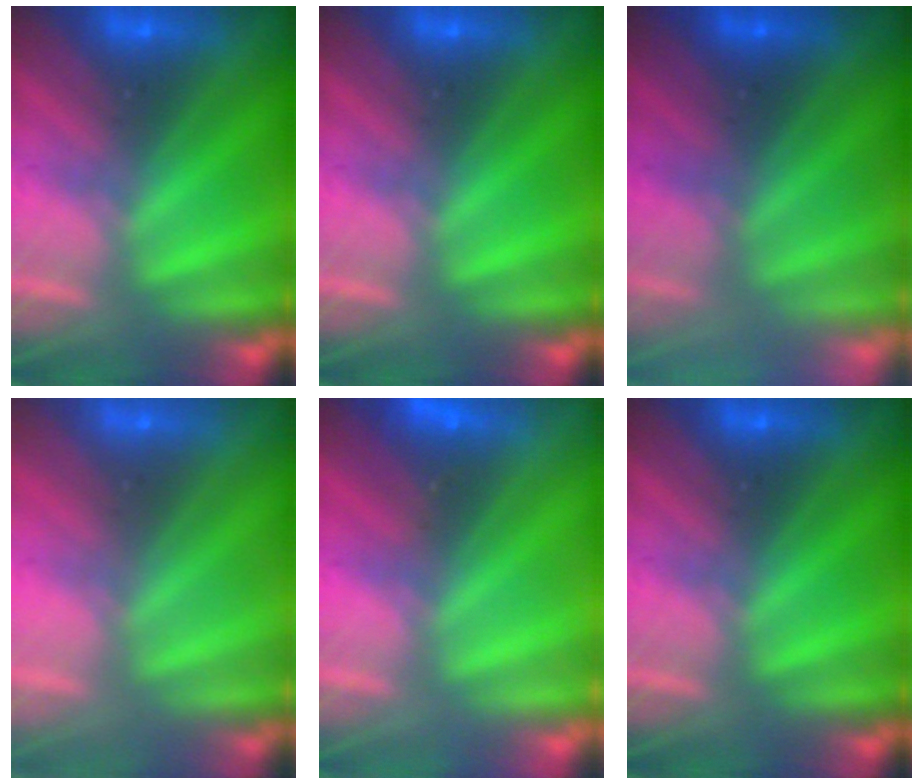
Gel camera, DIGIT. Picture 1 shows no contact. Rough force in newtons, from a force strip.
{"total": 0.0}
{"total": 2.3}
{"total": 2.9}
{"total": 2.3}
{"total": 0.0}